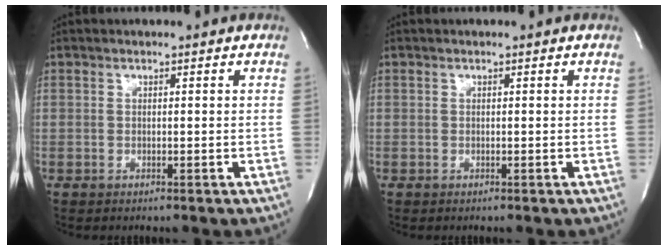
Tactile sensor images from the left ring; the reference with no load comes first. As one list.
[{"total": 0.0}]